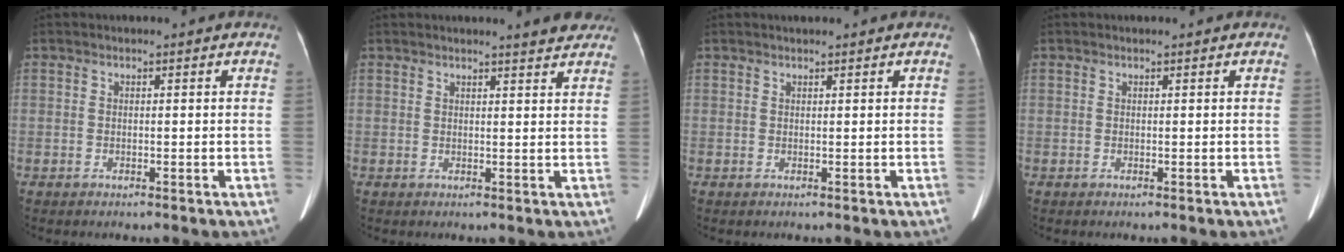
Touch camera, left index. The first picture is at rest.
{"total": 4.4, "force": [4.1, 0.3, 1.6], "torque": [-0.021, -0.003, 0.037]}
{"total": 1.2, "force": [1.0, 0.2, 0.6], "torque": [-0.011, 0.013, 0.017]}
{"total": 0.0}